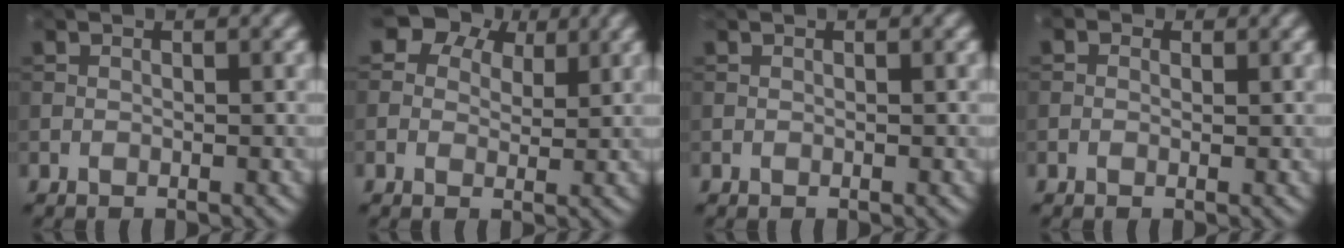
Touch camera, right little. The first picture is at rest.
{"total": 6.8, "force": [3.9, 4.7, 2.9], "torque": [-0.049, 0.015, 0.039]}
{"total": 0.0}
{"total": 1.0, "force": [0.3, 0.8, 0.5], "torque": [-0.008, -0.003, -0.004]}